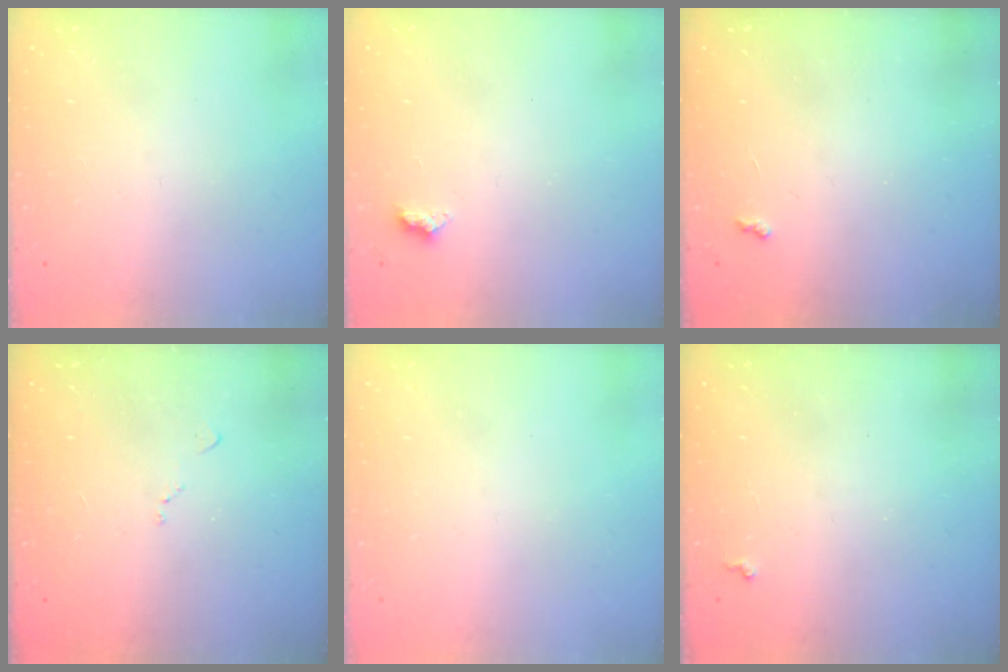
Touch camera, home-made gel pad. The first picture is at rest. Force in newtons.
{"total": 5.1, "press": 5.0, "slide": 0.6}
{"total": 3.1, "press": 3.1, "slide": 0.5}
{"total": 7.2, "press": 7.2, "slide": 0.9}
{"total": 0.0}
{"total": 0.8, "press": 0.8, "slide": 0.3}